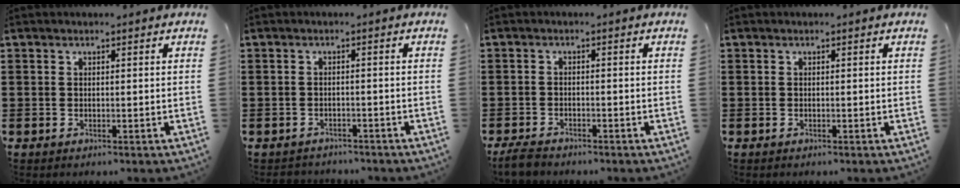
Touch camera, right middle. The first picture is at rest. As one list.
[{"total": 1.6, "force": [-1.6, 0.3, -0.1], "torque": [-0.005, -0.002, -0.035]}, {"total": 3.1, "force": [-3.0, 0.7, 0.7], "torque": [-0.022, 0.002, -0.064]}, {"total": 0.0}]